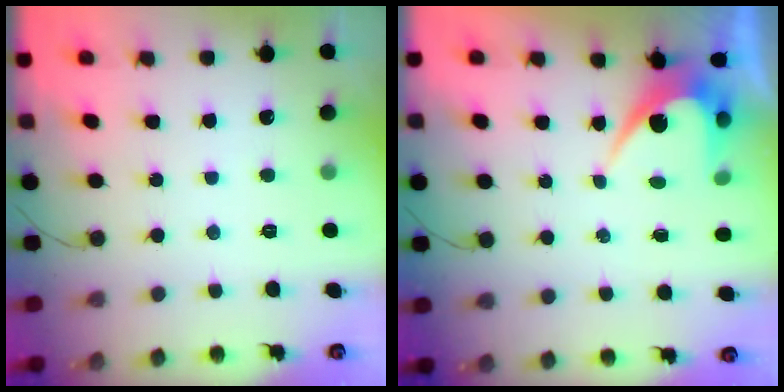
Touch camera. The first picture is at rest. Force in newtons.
{"total": 6.0, "press": 6.0, "slide": 0.3}